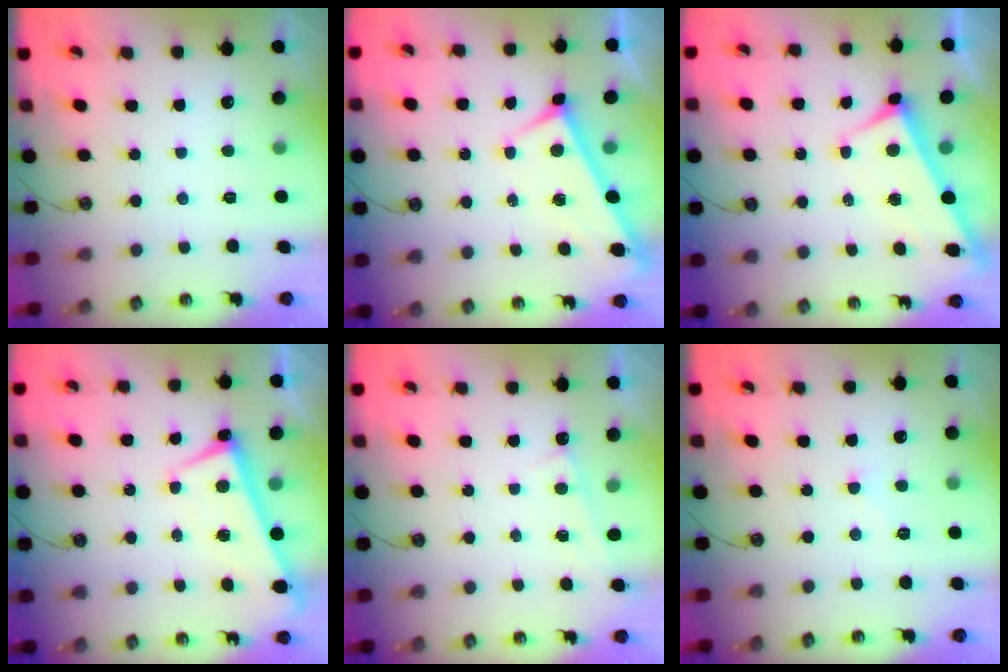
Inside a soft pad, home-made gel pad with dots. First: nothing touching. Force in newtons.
{"total": 2.5, "press": 2.5, "slide": 0.6}
{"total": 3.8, "press": 3.8, "slide": 0.2}
{"total": 1.3, "press": 1.2, "slide": 0.3}
{"total": 0.9, "press": 0.9, "slide": 0.1}
{"total": 2.4, "press": 2.4, "slide": 0.3}